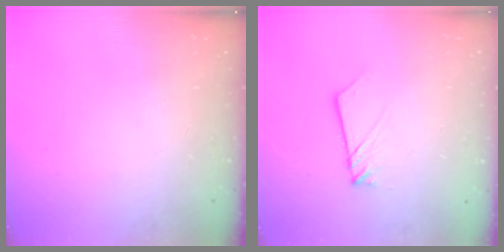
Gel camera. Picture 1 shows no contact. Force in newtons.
{"total": 2.2, "press": 2.2, "slide": 0.1}